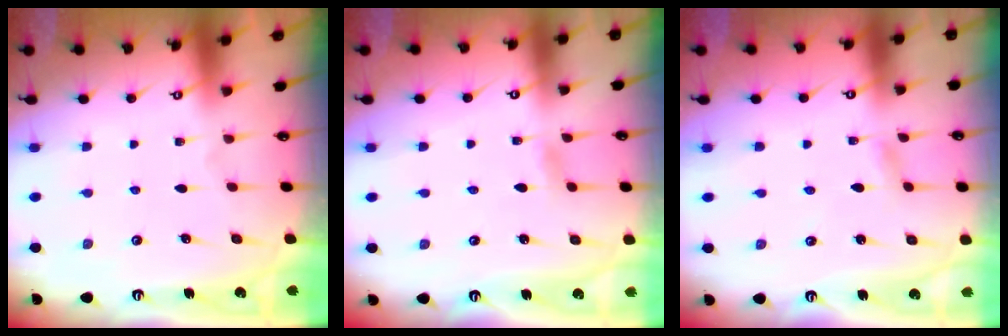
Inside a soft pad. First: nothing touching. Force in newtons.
{"total": 2.4, "press": 2.4, "slide": 0.3}
{"total": 1.9, "press": 1.9, "slide": 0.2}